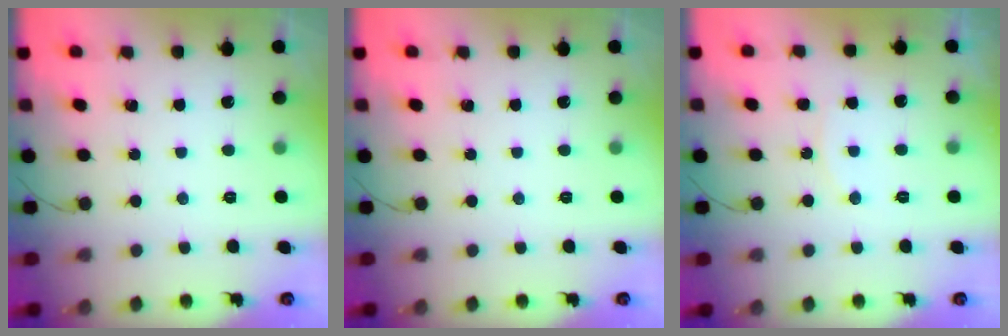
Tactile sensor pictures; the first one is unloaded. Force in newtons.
{"total": 0.0}
{"total": 6.7, "press": 6.6, "slide": 0.6}